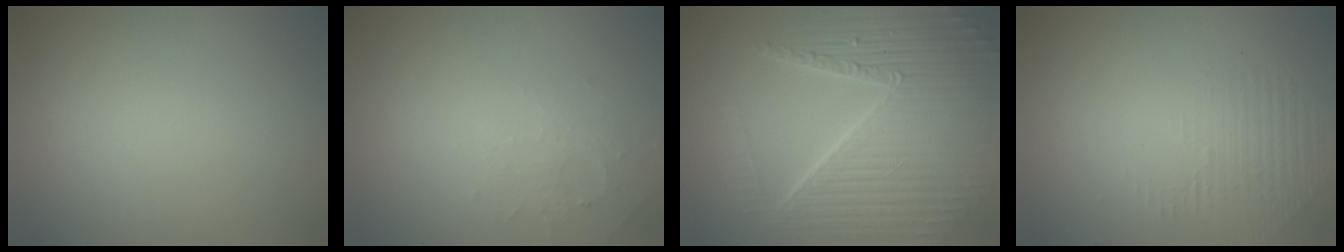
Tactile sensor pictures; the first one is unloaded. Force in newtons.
{"total": 1.8, "press": 1.7, "slide": 0.4}
{"total": 10.2, "press": 6.5, "slide": 7.8}
{"total": 1.4, "press": 0.3, "slide": 1.4}